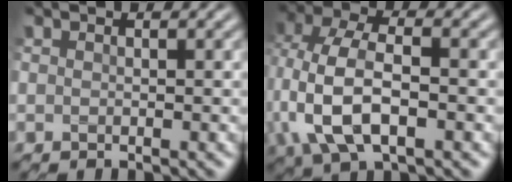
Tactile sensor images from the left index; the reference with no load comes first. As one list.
[{"total": 8.5, "force": [-1.2, 4.6, 7.0], "torque": [-0.160, 0.006, -0.031]}]